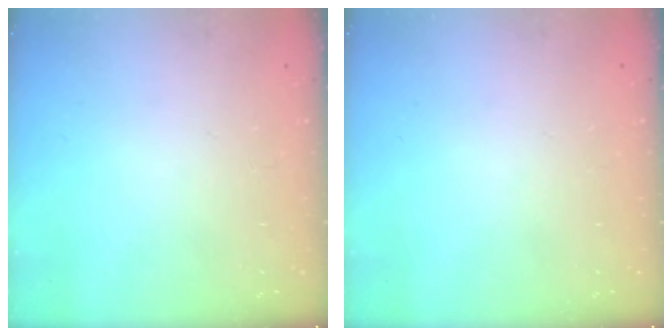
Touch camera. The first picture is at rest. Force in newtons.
{"total": 0.0}